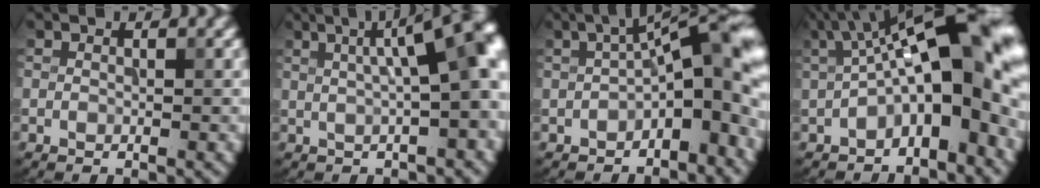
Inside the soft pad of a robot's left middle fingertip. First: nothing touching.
{"total": 9.5, "force": [2.0, 2.5, 9.0], "torque": [-0.097, 0.029, 0.029]}
{"total": 9.8, "force": [-0.6, 3.6, 9.1], "torque": [-0.118, 0.024, -0.022]}
{"total": 13.2, "force": [0.8, 4.7, 12.3], "torque": [-0.163, 0.033, 0.004]}